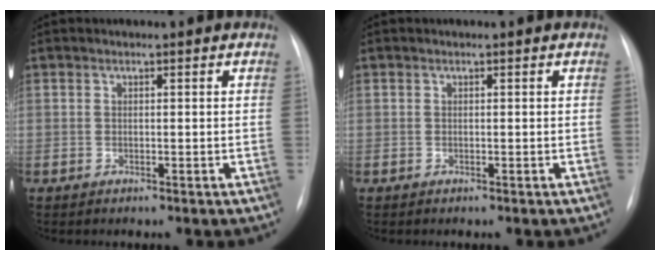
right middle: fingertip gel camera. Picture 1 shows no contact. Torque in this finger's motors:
{"motor_torque": [0.80, -1.33, -0.01, 0.01]}